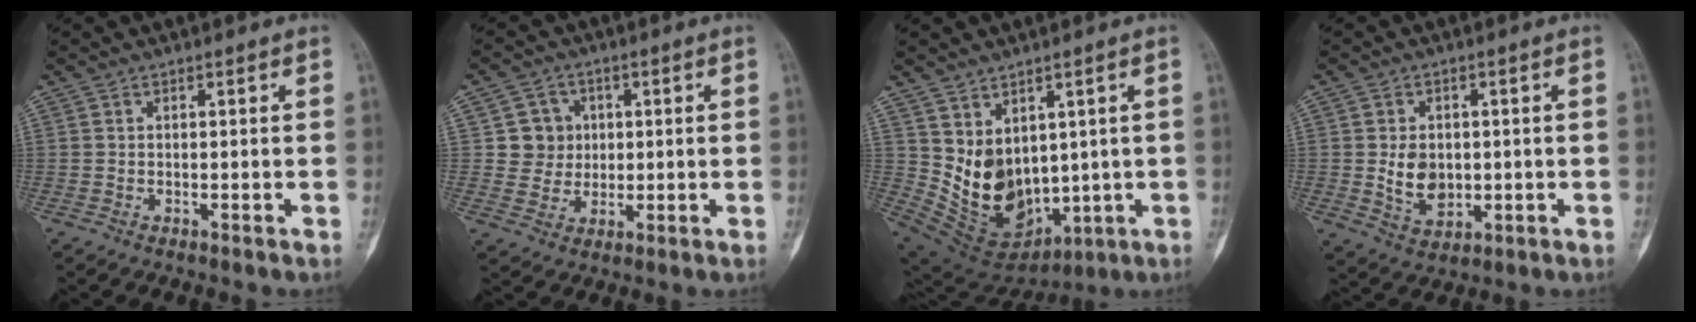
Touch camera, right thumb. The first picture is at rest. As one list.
[{"total": 6.6, "force": [1.2, 6.4, 1.2], "torque": [0.018, 0.005, 0.018]}, {"total": 13.2, "force": [1.9, 9.8, 8.7], "torque": [-0.120, -0.024, 0.079]}, {"total": 7.0, "force": [0.0, 5.2, 4.7], "torque": [-0.058, -0.007, 0.013]}]